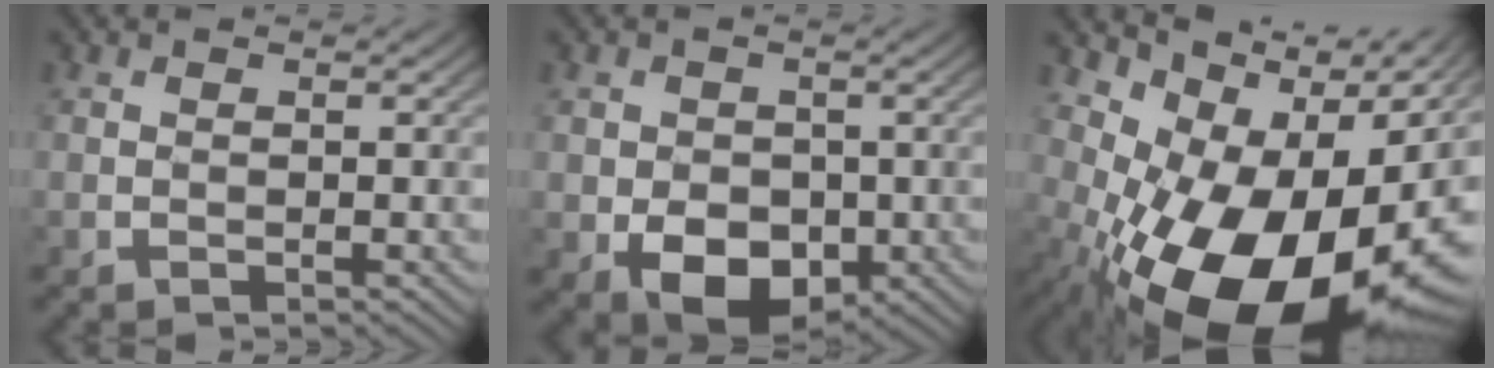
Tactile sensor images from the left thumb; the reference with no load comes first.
{"total": 7.1, "force": [-2.7, 5.0, 4.1], "torque": [-0.096, -0.017, -0.051]}
{"total": 18.8, "force": [-7.9, 10.5, 13.4], "torque": [-0.179, -0.030, -0.118]}